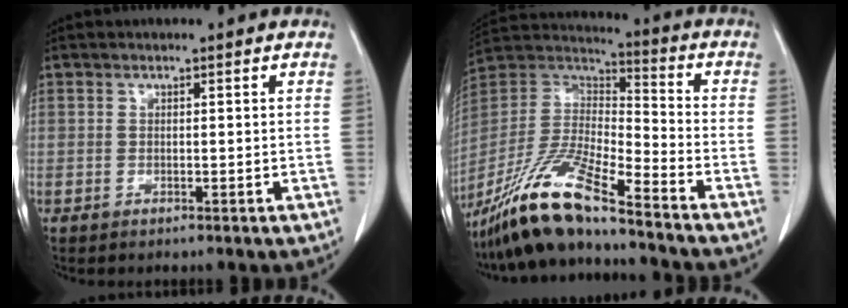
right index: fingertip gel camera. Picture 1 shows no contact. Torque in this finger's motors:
{"motor_torque": [1.12, -1.02, 0.36, 0.16]}